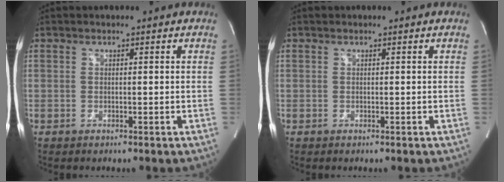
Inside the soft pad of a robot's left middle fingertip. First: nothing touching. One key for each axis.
{"total": 0.0}